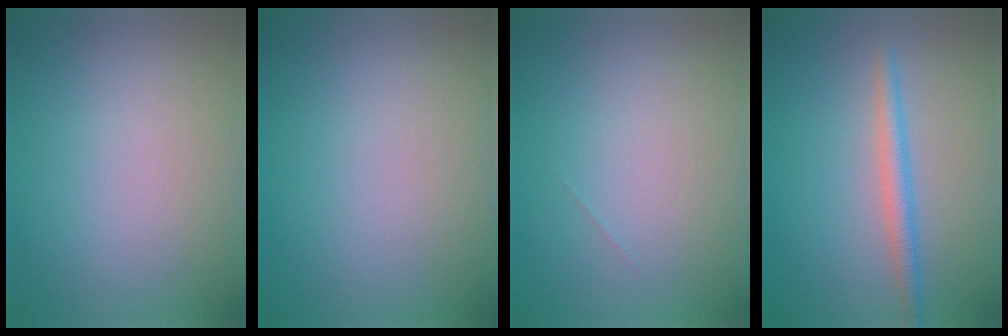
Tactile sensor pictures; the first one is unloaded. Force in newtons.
{"total": 0.0}
{"total": 0.0}
{"total": 2.1, "press": 2.1, "slide": 0.1}